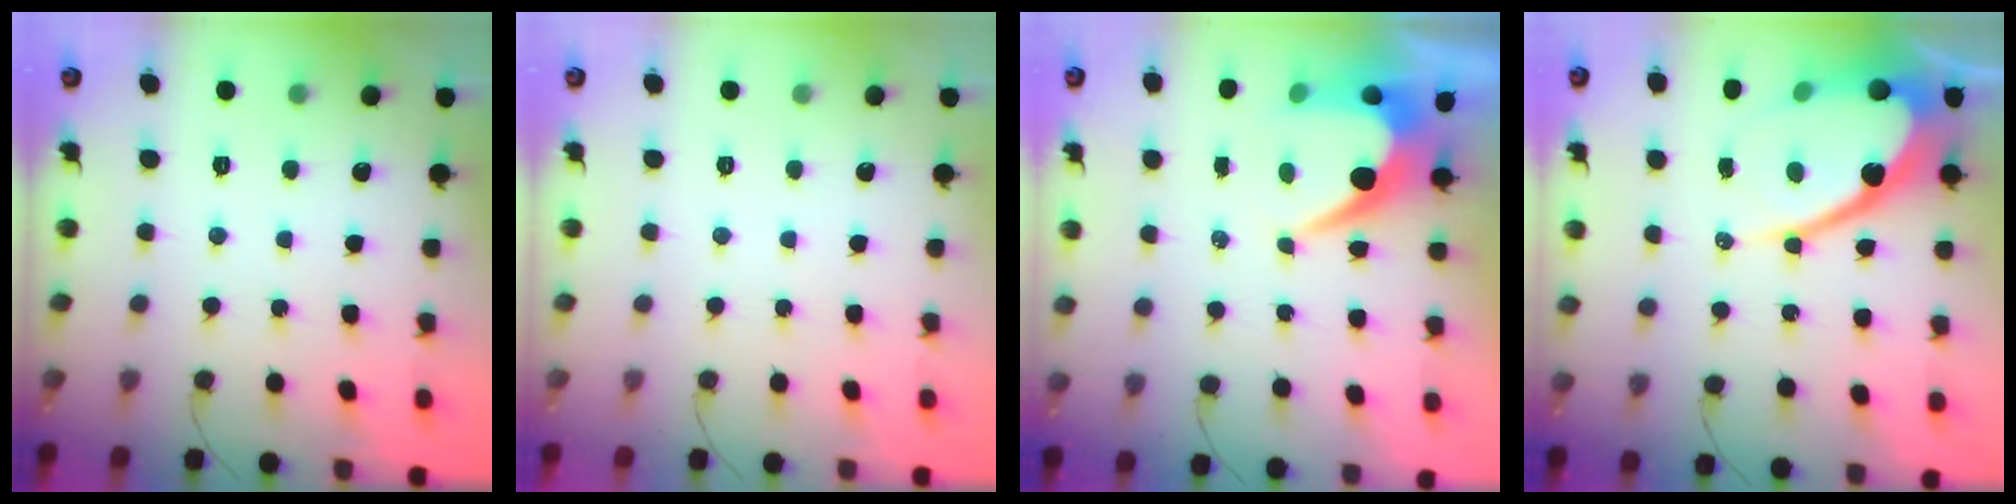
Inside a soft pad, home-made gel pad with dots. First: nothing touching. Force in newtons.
{"total": 0.0}
{"total": 7.8, "press": 7.7, "slide": 0.7}
{"total": 20.2, "press": 20.1, "slide": 1.4}